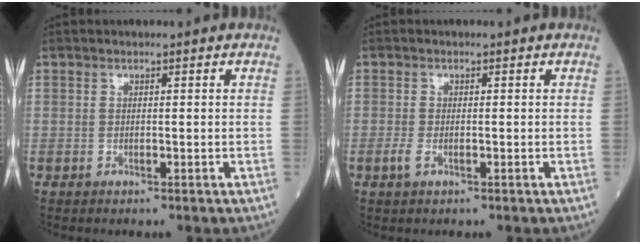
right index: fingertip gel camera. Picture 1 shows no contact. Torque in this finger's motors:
{"motor_torque": [0.10, -0.02, 0.01, 0.00]}